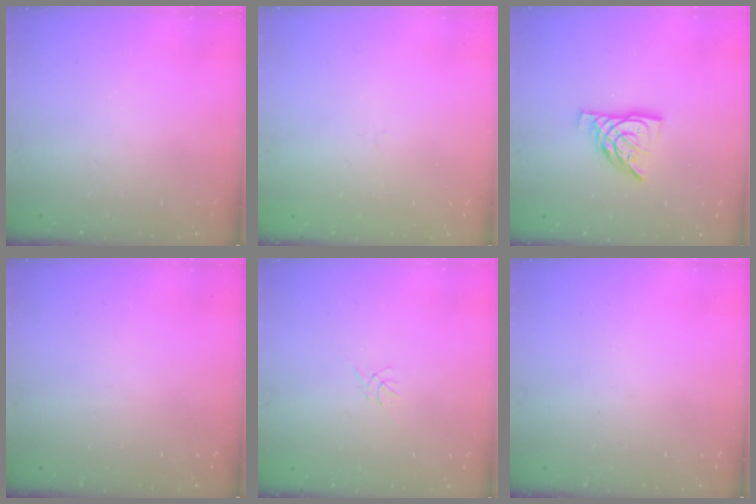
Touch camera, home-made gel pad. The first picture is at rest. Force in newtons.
{"total": 0.9, "press": 0.9, "slide": 0.2}
{"total": 10.7, "press": 10.6, "slide": 1.0}
{"total": 0.0}
{"total": 0.0}
{"total": 0.0}